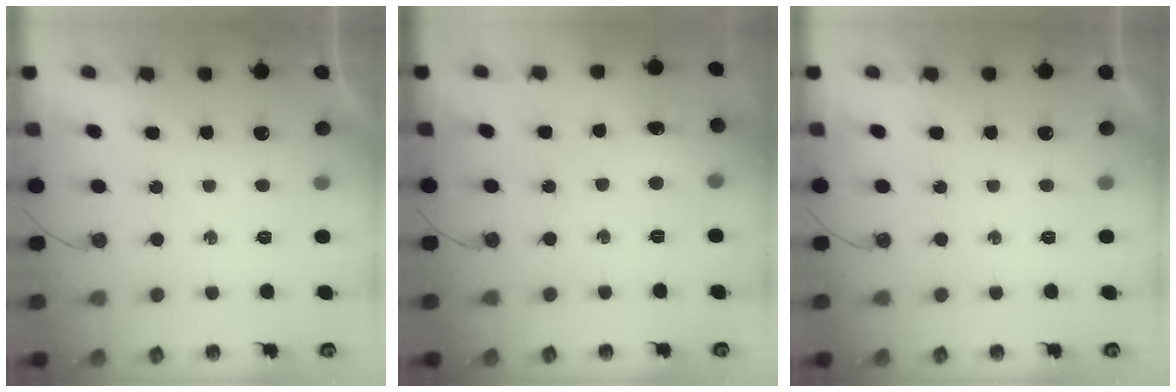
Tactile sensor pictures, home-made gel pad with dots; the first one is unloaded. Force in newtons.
{"total": 7.1, "press": 7.0, "slide": 0.9}
{"total": 0.0}